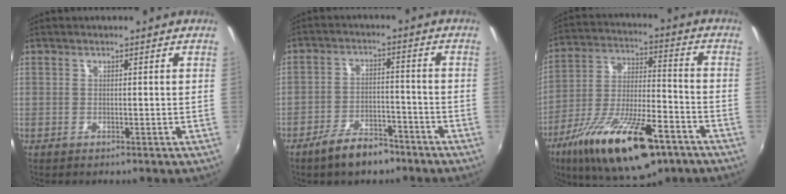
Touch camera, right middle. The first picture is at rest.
{"total": 7.6, "force": [-5.9, 3.3, 3.5], "torque": [-0.077, 0.011, -0.089]}
{"total": 22.5, "force": [-13.1, 7.6, 16.6], "torque": [-0.304, -0.041, -0.214]}